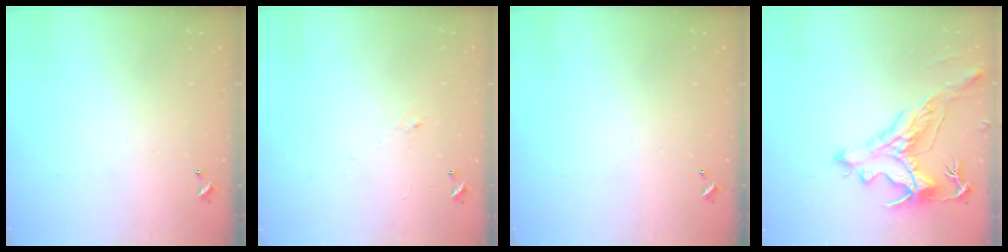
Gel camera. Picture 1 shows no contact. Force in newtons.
{"total": 0.6, "press": 0.2, "slide": 0.5}
{"total": 0.0}
{"total": 2.5, "press": 2.2, "slide": 1.2}